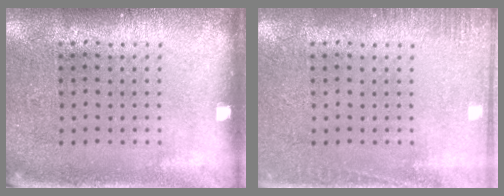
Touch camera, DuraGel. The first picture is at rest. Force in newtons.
{"total": 1.4, "press": 1.4, "slide": 0.4}